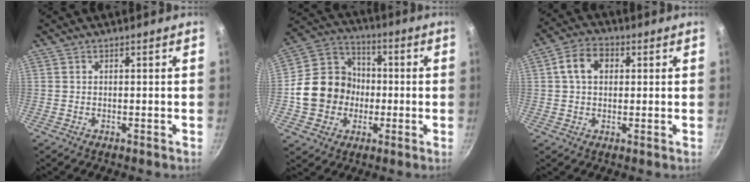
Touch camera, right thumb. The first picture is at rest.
{"total": 14.6, "force": [-1.9, 12.8, 6.7], "torque": [-0.088, 0.036, -0.040]}
{"total": 6.8, "force": [1.5, 5.0, 4.4], "torque": [-0.060, 0.014, 0.017]}